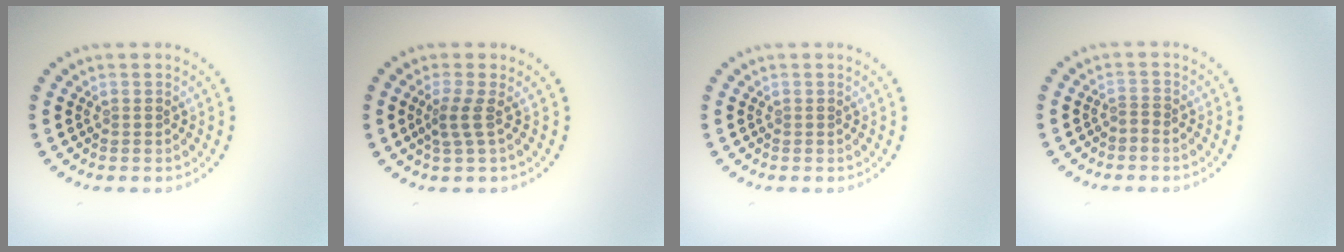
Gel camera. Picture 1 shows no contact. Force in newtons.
{"total": 1.8, "press": 1.2, "slide": 1.4}
{"total": 0.0}
{"total": 0.5, "press": 0.2, "slide": 0.5}